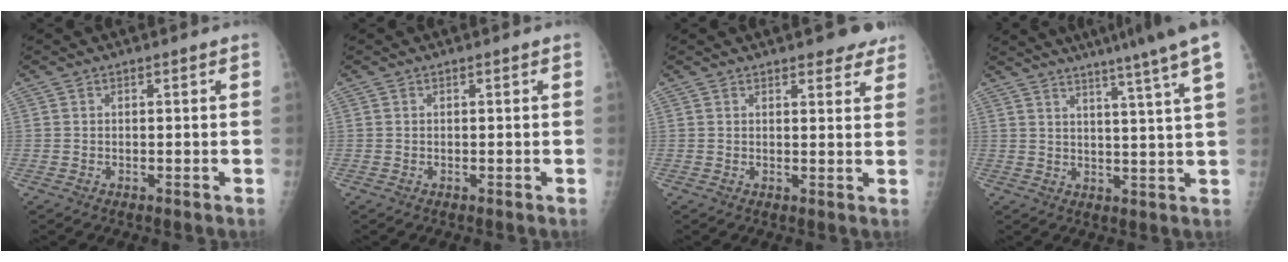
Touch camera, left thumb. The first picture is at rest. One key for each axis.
{"total": 0.0}
{"total": 5.7, "fx": 4.4, "fy": 2.0, "fz": 3.0, "tx": -0.007, "ty": -0.014, "tz": 0.048}
{"total": 12.4, "fx": 9.3, "fy": -1.8, "fz": 8.0, "tx": -0.113, "ty": -0.048, "tz": 0.110}